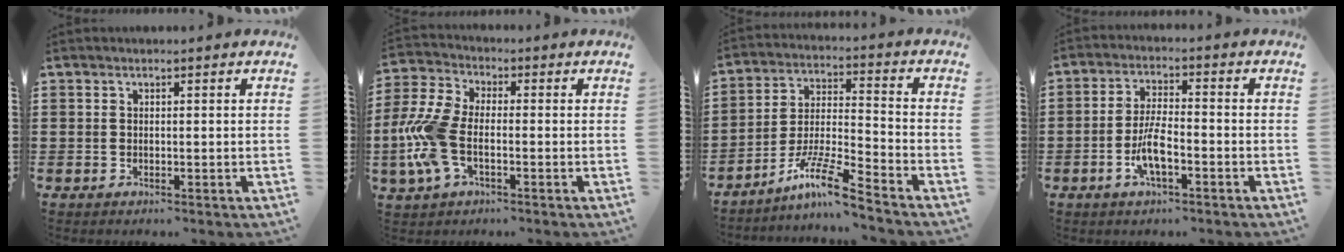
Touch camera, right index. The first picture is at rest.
{"total": 9.5, "force": [-2.2, 5.0, 7.7], "torque": [-0.198, -0.008, -0.045]}
{"total": 10.1, "force": [-8.0, 0.3, 6.2], "torque": [-0.128, 0.001, -0.159]}
{"total": 5.9, "force": [-2.4, 1.7, 5.1], "torque": [-0.110, -0.004, -0.049]}